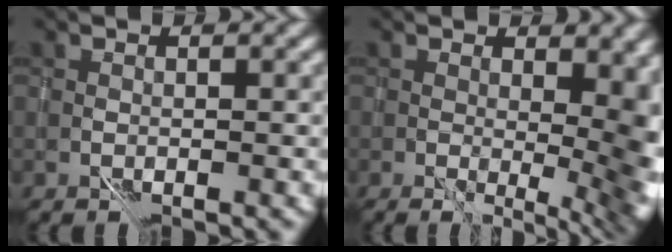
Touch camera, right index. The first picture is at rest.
{"total": 10.9, "force": [1.5, 4.6, 9.8], "torque": [-0.077, 0.003, 0.042]}